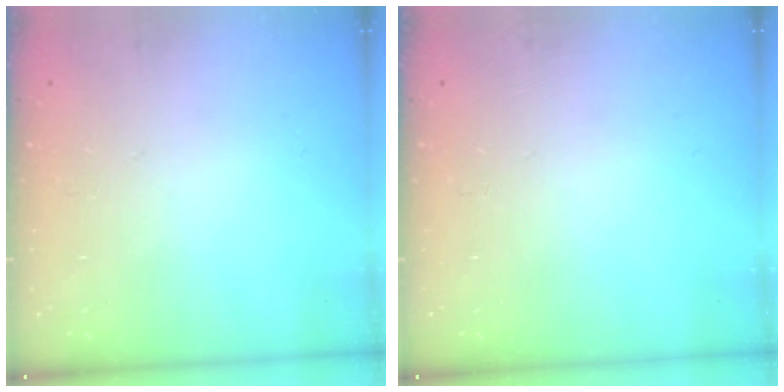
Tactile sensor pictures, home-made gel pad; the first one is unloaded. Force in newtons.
{"total": 0.0}